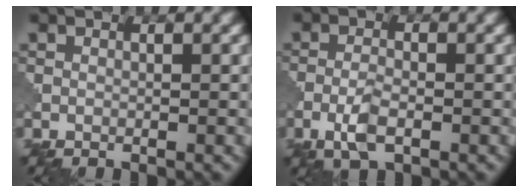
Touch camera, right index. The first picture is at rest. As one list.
[{"total": 2.7, "force": [-1.3, 1.0, 2.2], "torque": [-0.050, -0.001, -0.030]}]